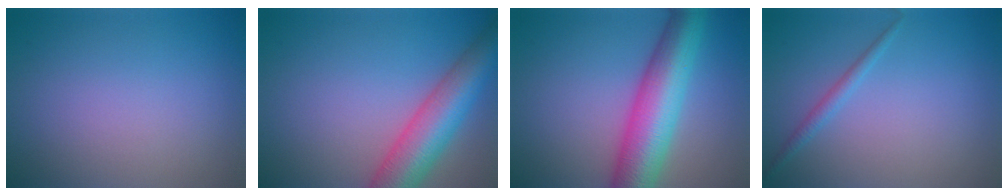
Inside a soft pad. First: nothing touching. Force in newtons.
{"total": 8.2, "press": 8.2, "slide": 0.5}
{"total": 9.3, "press": 9.3, "slide": 0.3}
{"total": 1.3, "press": 1.3, "slide": 0.0}